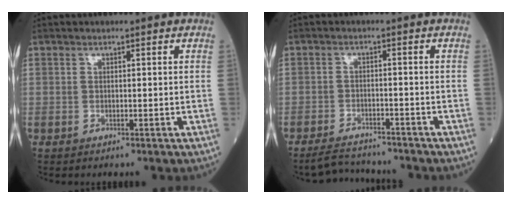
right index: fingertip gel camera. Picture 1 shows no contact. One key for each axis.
{"total": 5.6, "fx": -5.5, "fy": 0.8, "fz": 0.9, "tx": -0.018, "ty": -0.009, "tz": -0.090}